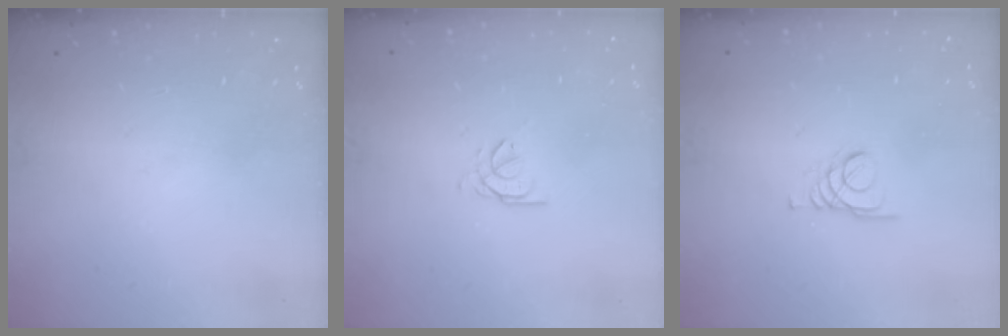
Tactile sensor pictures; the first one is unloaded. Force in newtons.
{"total": 0.7, "press": 0.6, "slide": 0.3}
{"total": 1.4, "press": 1.4, "slide": 0.2}